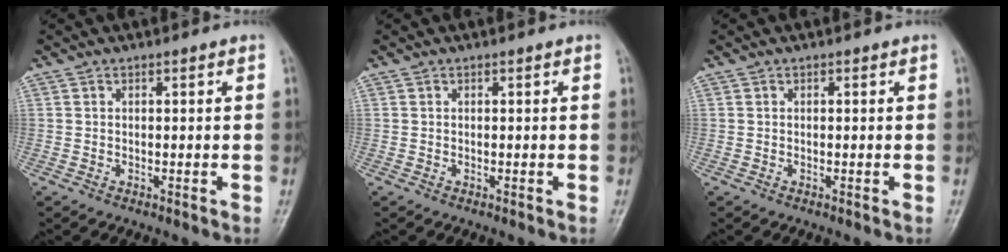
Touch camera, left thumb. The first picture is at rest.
{"total": 0.0}
{"total": 0.0}